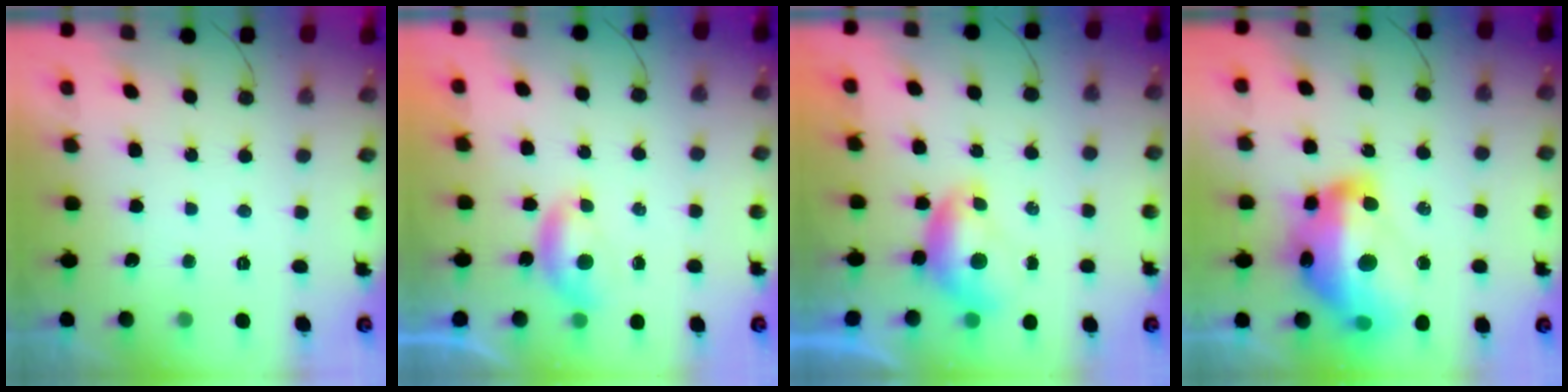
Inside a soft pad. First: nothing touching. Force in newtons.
{"total": 4.7, "press": 4.7, "slide": 0.5}
{"total": 6.1, "press": 6.1, "slide": 0.6}
{"total": 23.1, "press": 23.0, "slide": 1.9}